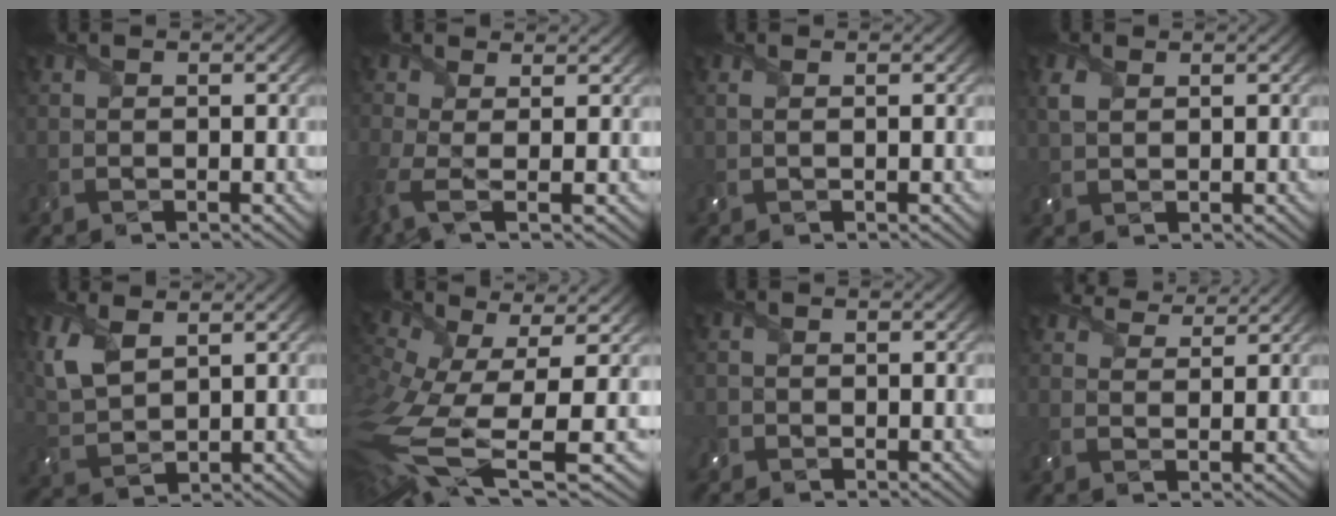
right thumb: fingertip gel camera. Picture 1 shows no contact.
{"total": 4.4, "force": [-0.9, 1.5, 4.0], "torque": [-0.097, -0.008, -0.025]}
{"total": 0.7, "force": [0.2, 0.1, 0.7], "torque": [-0.020, 0.003, 0.002]}
{"total": 2.4, "force": [1.1, 1.4, 1.5], "torque": [-0.047, 0.002, 0.023]}
{"total": 6.4, "force": [3.2, 3.3, 4.4], "torque": [-0.126, 0.002, 0.067]}
{"total": 13.9, "force": [-2.4, 6.2, 12.3], "torque": [-0.309, -0.049, -0.021]}
{"total": 1.1, "force": [-0.8, 0.8, 0.1], "torque": [-0.004, -0.006, -0.020]}
{"total": 3.9, "force": [3.5, 1.1, 1.1], "torque": [-0.034, 0.002, 0.063]}